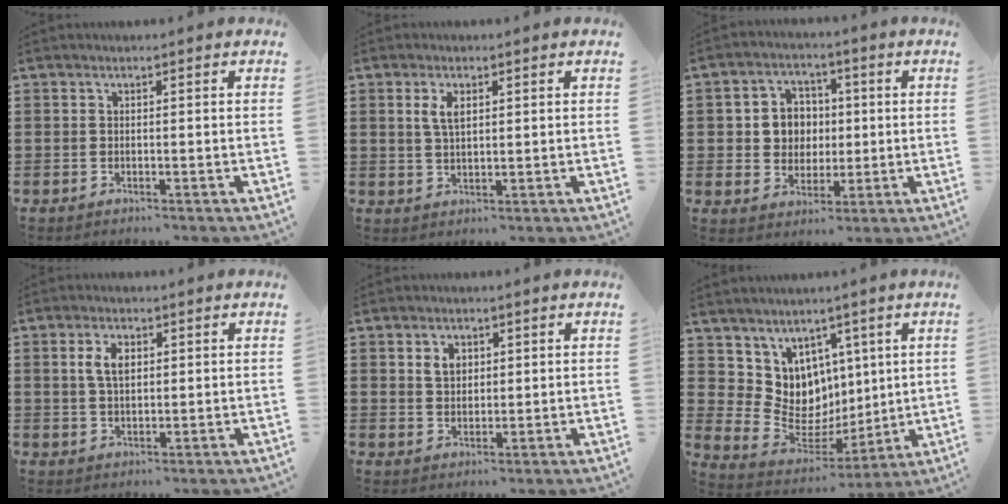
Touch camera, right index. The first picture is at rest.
{"total": 3.3, "force": [1.2, 1.4, 2.8], "torque": [-0.060, 0.007, 0.019]}
{"total": 5.8, "force": [0.4, 5.5, 1.9], "torque": [-0.053, 0.015, 0.003]}
{"total": 4.2, "force": [1.1, 2.2, 3.4], "torque": [-0.074, 0.011, 0.018]}
{"total": 3.1, "force": [1.2, 2.2, 1.8], "torque": [-0.043, 0.009, 0.020]}
{"total": 8.5, "force": [2.9, 7.9, 0.8], "torque": [-0.073, -0.052, 0.063]}